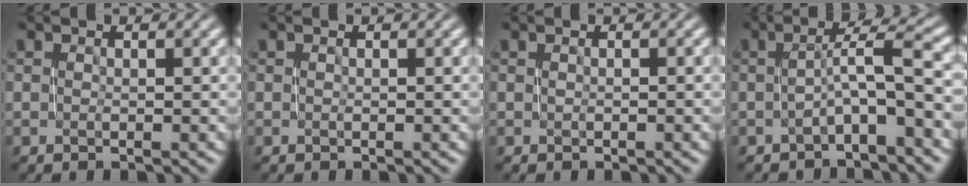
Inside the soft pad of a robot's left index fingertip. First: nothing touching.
{"total": 0.0}
{"total": 0.0}
{"total": 3.8, "force": [-1.2, 0.4, 3.6], "torque": [-0.055, 0.022, -0.025]}